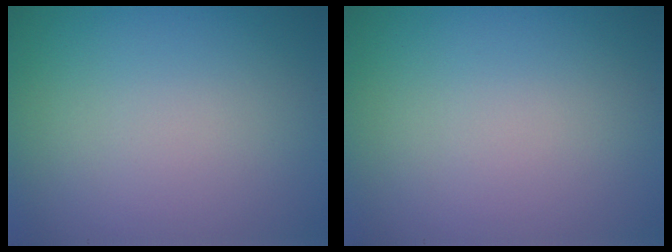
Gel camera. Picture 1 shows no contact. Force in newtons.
{"total": 0.0}